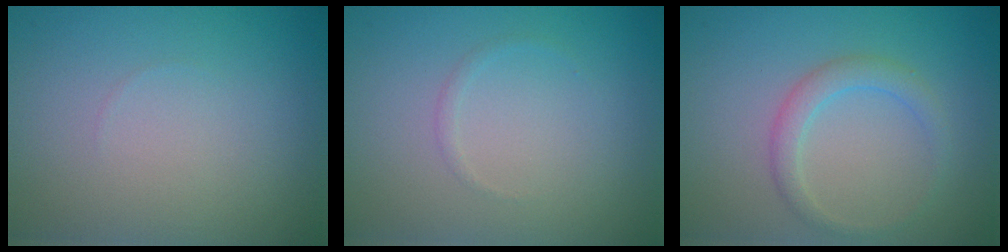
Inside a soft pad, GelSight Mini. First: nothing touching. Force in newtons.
{"total": 0.5, "press": 0.5, "slide": 0.0}
{"total": 2.1, "press": 2.1, "slide": 0.0}